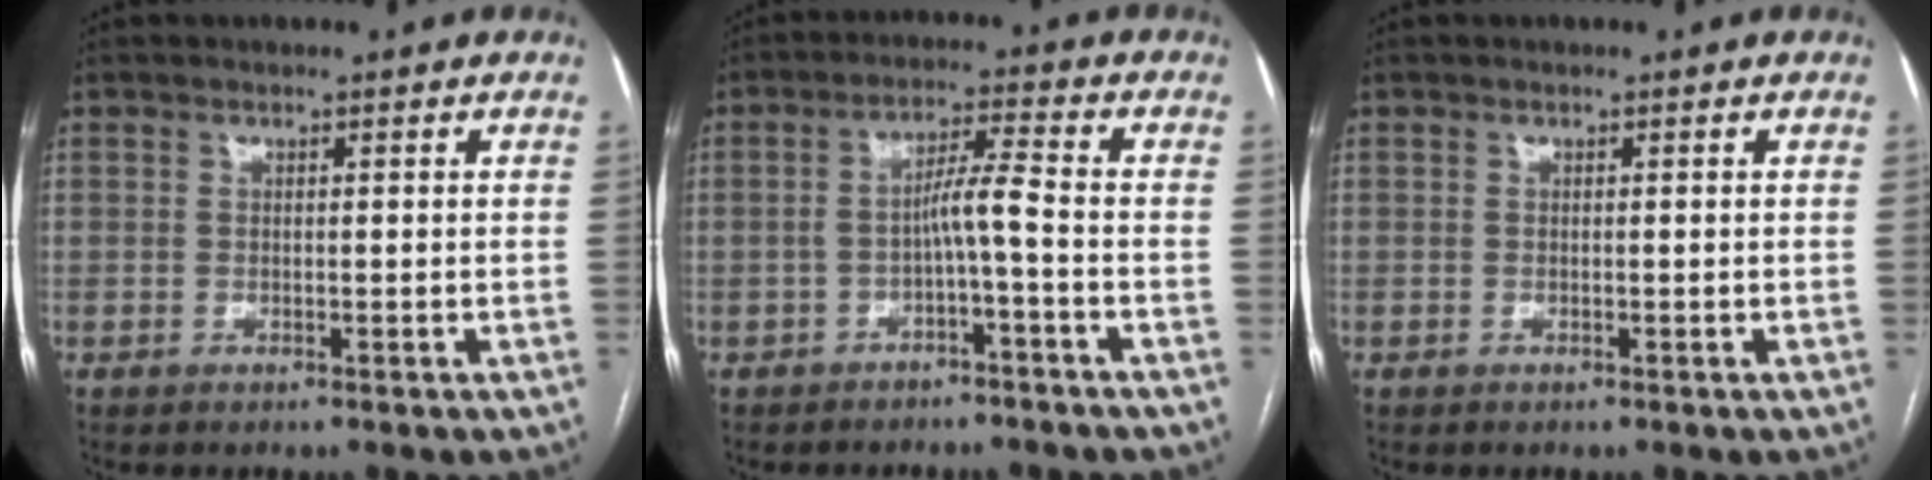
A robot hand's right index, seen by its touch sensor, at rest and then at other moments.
{"total": 4.6, "force": [-1.7, -0.3, 4.2], "torque": [-0.075, 0.019, -0.027]}
{"total": 0.0}